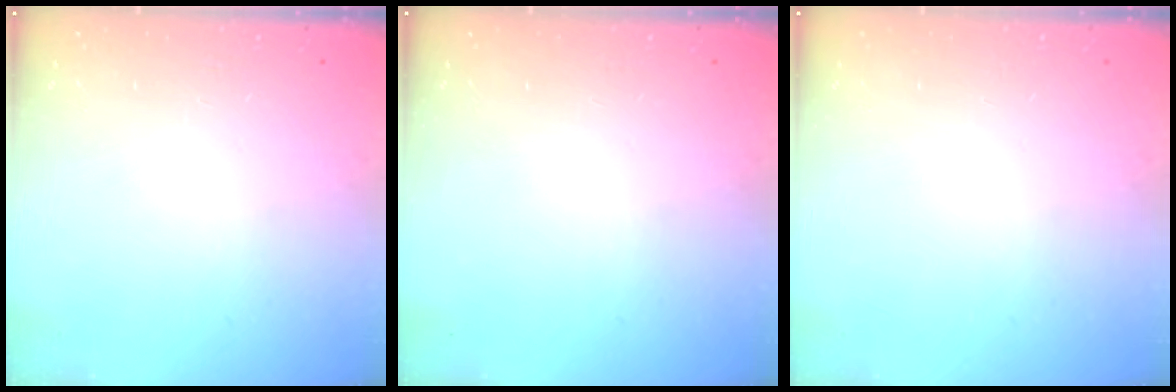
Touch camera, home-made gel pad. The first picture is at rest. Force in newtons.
{"total": 0.0}
{"total": 0.0}